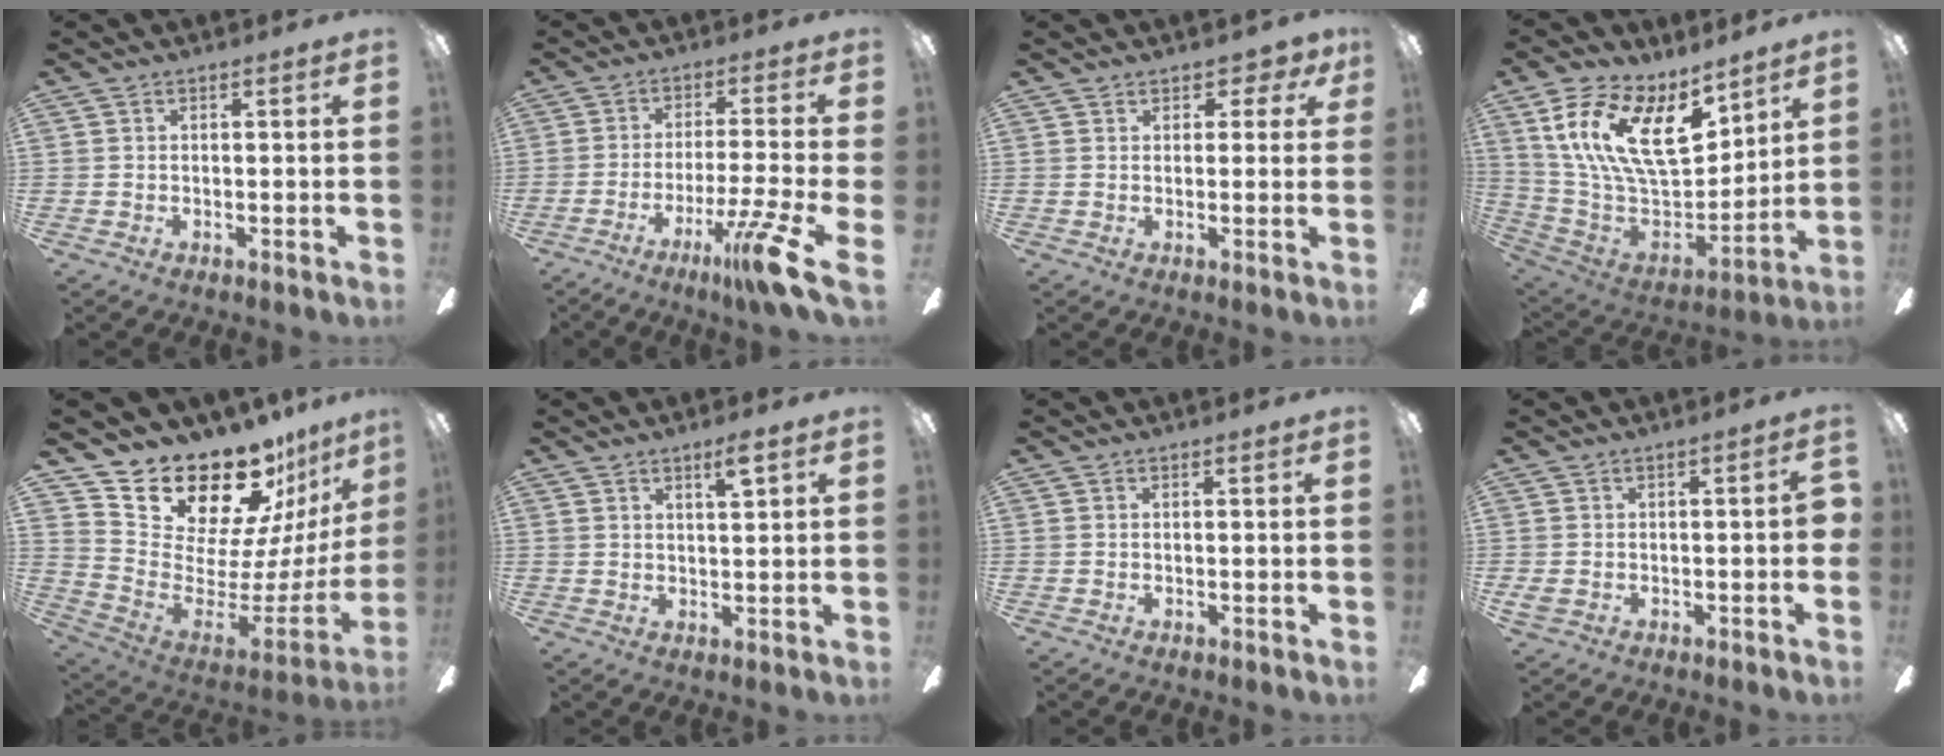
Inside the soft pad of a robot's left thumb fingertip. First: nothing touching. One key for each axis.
{"total": 13.2, "fx": -6.6, "fy": 0.1, "fz": 11.4, "tx": -0.187, "ty": 0.014, "tz": -0.102}
{"total": 3.0, "fx": 1.8, "fy": 1.8, "fz": 1.6, "tx": -0.011, "ty": -0.004, "tz": 0.029}
{"total": 22.6, "fx": 10.5, "fy": 11.9, "fz": 16.2, "tx": -0.308, "ty": -0.057, "tz": 0.188}
{"total": 21.2, "fx": 18.6, "fy": 8.0, "fz": 6.5, "tx": -0.102, "ty": -0.163, "tz": 0.343}
{"total": 3.9, "fx": 2.6, "fy": 0.5, "fz": 2.9, "tx": -0.046, "ty": -0.006, "tz": 0.039}
{"total": 0.0}
{"total": 4.9, "fx": -0.9, "fy": 2.1, "fz": 4.3, "tx": -0.075, "ty": 0.008, "tz": -0.013}